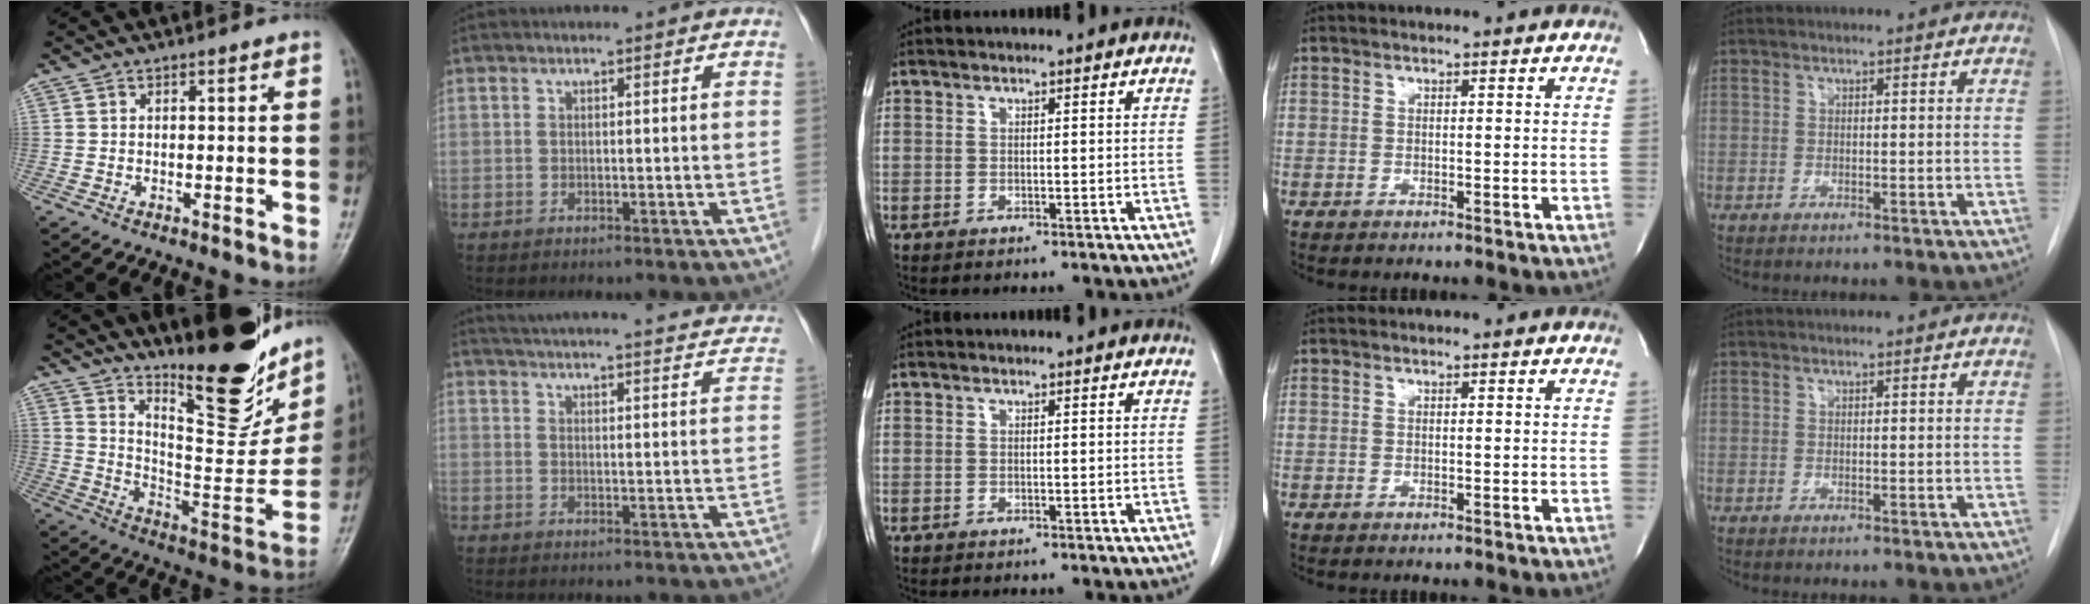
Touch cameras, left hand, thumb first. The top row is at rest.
{"thumb": {"total": 22.0, "force": [16.1, 6.3, 13.6], "torque": [-0.157, -0.108, 0.256]}, "index": {"total": 28.5, "force": [27.0, 3.1, 8.6], "torque": [-0.140, -0.043, 0.323]}}